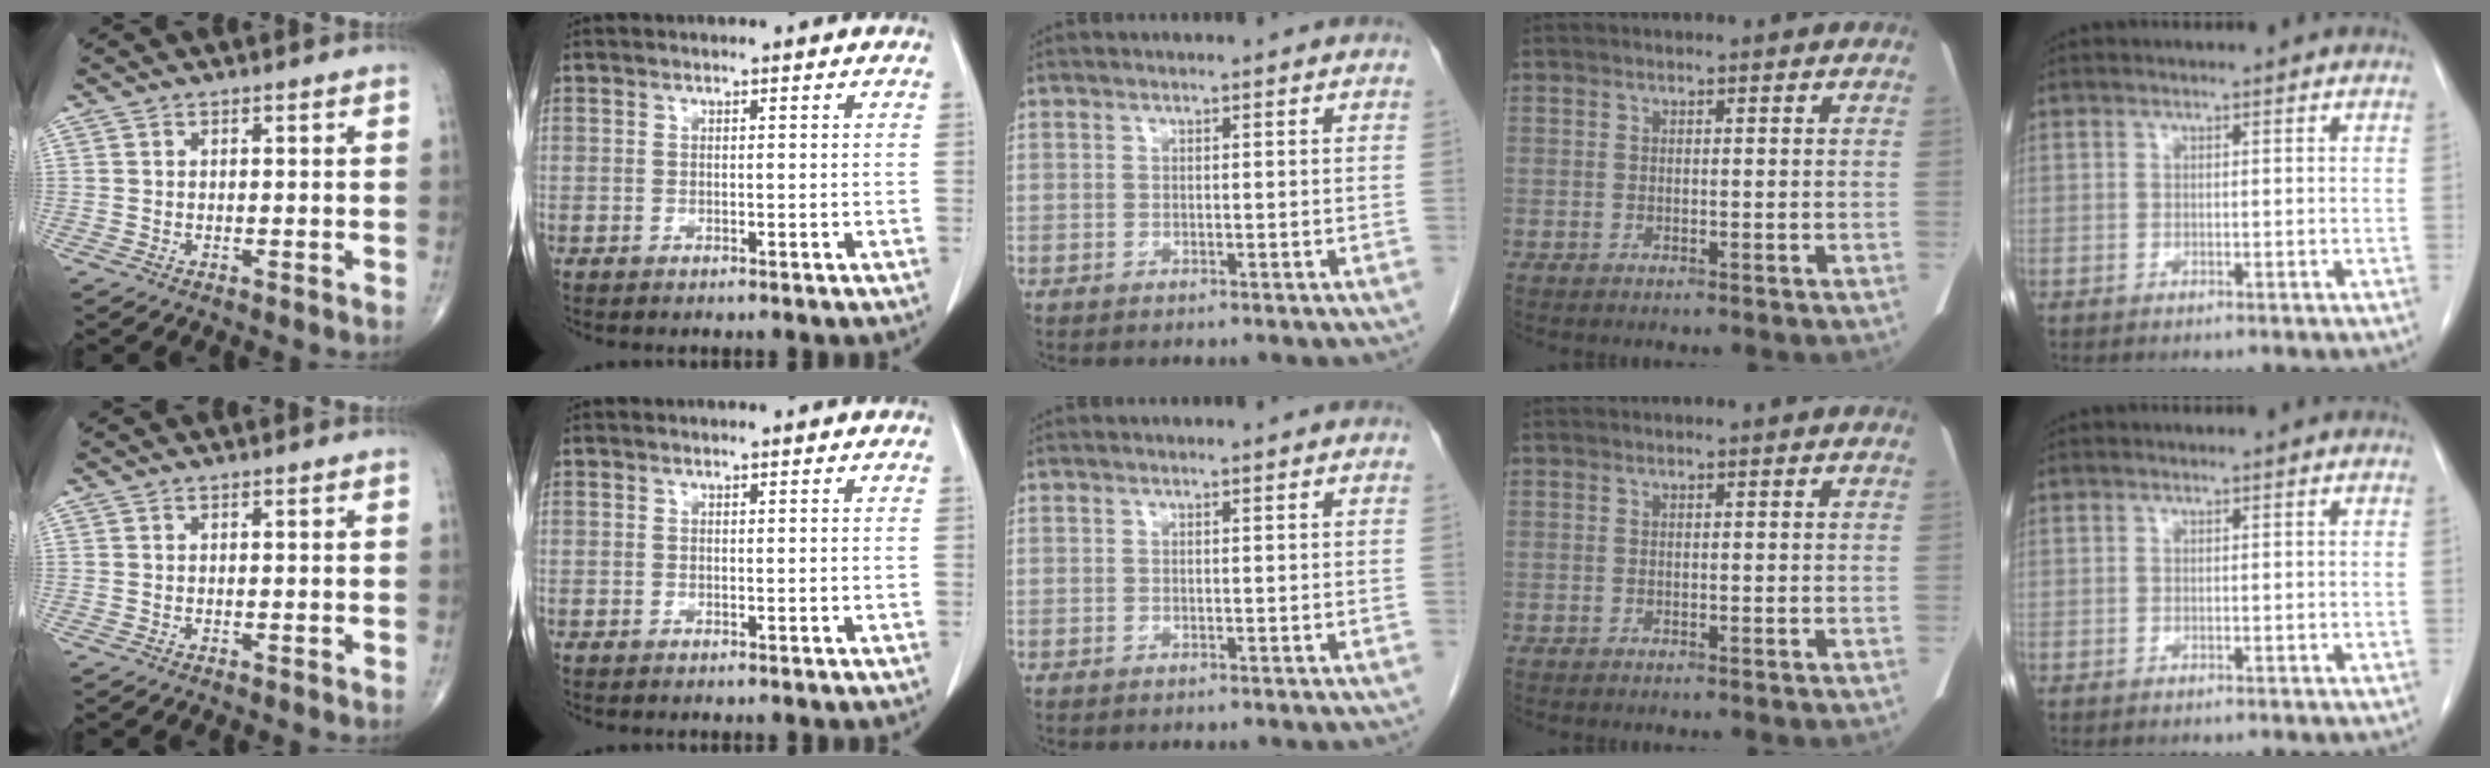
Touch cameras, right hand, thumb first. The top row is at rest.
{}